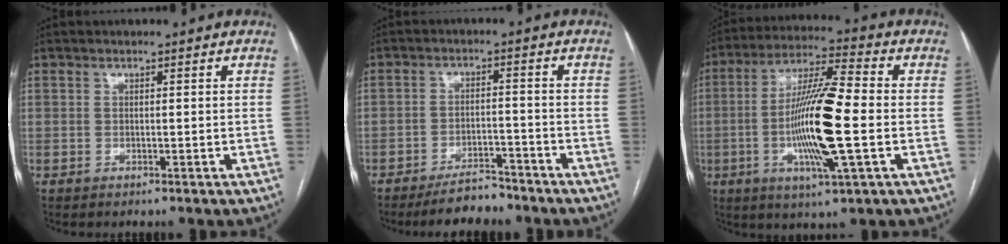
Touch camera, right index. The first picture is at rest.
{"total": 5.8, "force": [-5.2, 1.6, 1.9], "torque": [-0.029, -0.005, -0.085]}
{"total": 15.4, "force": [-2.5, 1.0, 15.2], "torque": [-0.286, -0.005, -0.050]}